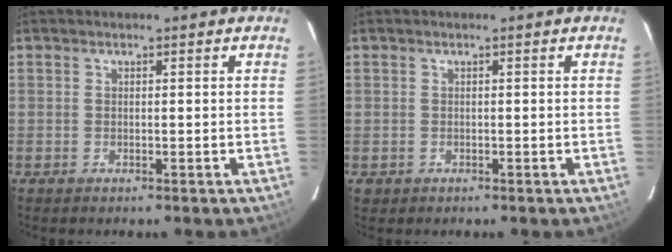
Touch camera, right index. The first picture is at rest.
{"total": 1.6, "force": [-0.3, 1.6, 0.1], "torque": [-0.002, 0.001, -0.002]}